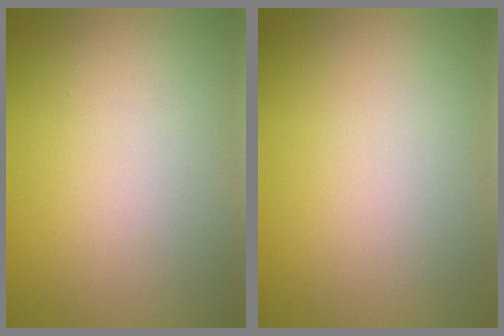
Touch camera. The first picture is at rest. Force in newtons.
{"total": 0.0}